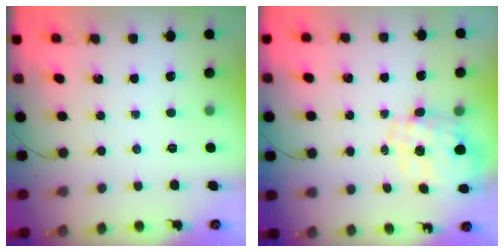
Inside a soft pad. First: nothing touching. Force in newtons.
{"total": 2.1, "press": 1.7, "slide": 1.1}